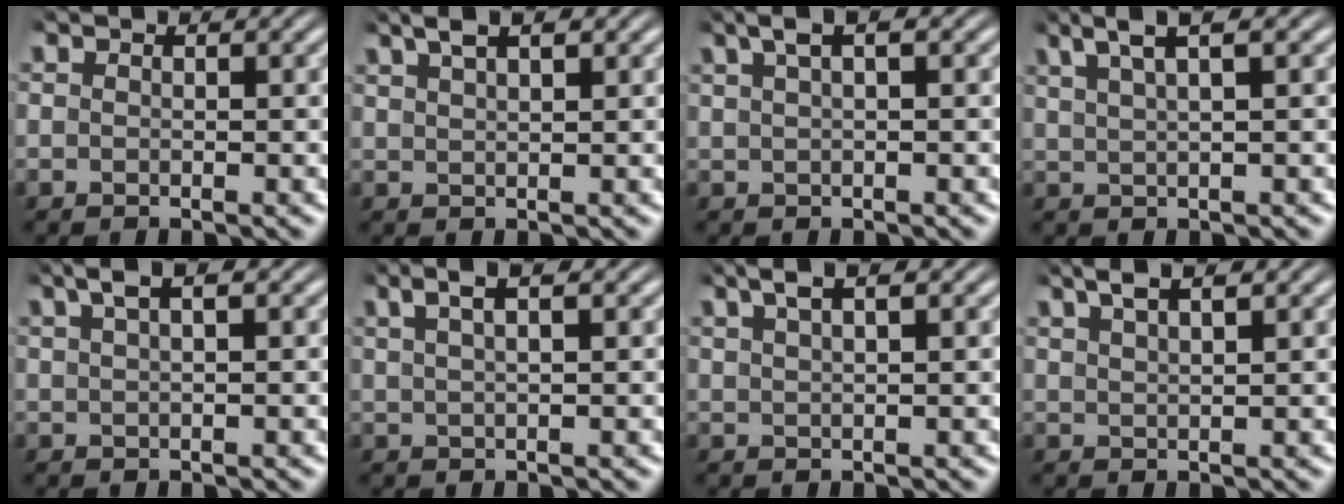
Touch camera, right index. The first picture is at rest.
{"total": 3.4, "force": [2.5, 0.8, 2.1], "torque": [-0.039, 0.013, 0.042]}
{"total": 3.2, "force": [1.8, 0.9, 2.5], "torque": [-0.041, 0.020, 0.025]}
{"total": 4.1, "force": [2.9, 0.8, 2.9], "torque": [-0.051, 0.020, 0.041]}
{"total": 3.3, "force": [2.1, 0.7, 2.4], "torque": [-0.041, 0.018, 0.031]}
{"total": 3.7, "force": [2.3, 1.0, 2.7], "torque": [-0.041, 0.019, 0.032]}
{"total": 3.6, "force": [2.6, 0.7, 2.3], "torque": [-0.041, 0.015, 0.041]}
{"total": 3.9, "force": [3.1, 0.8, 2.3], "torque": [-0.042, 0.012, 0.051]}